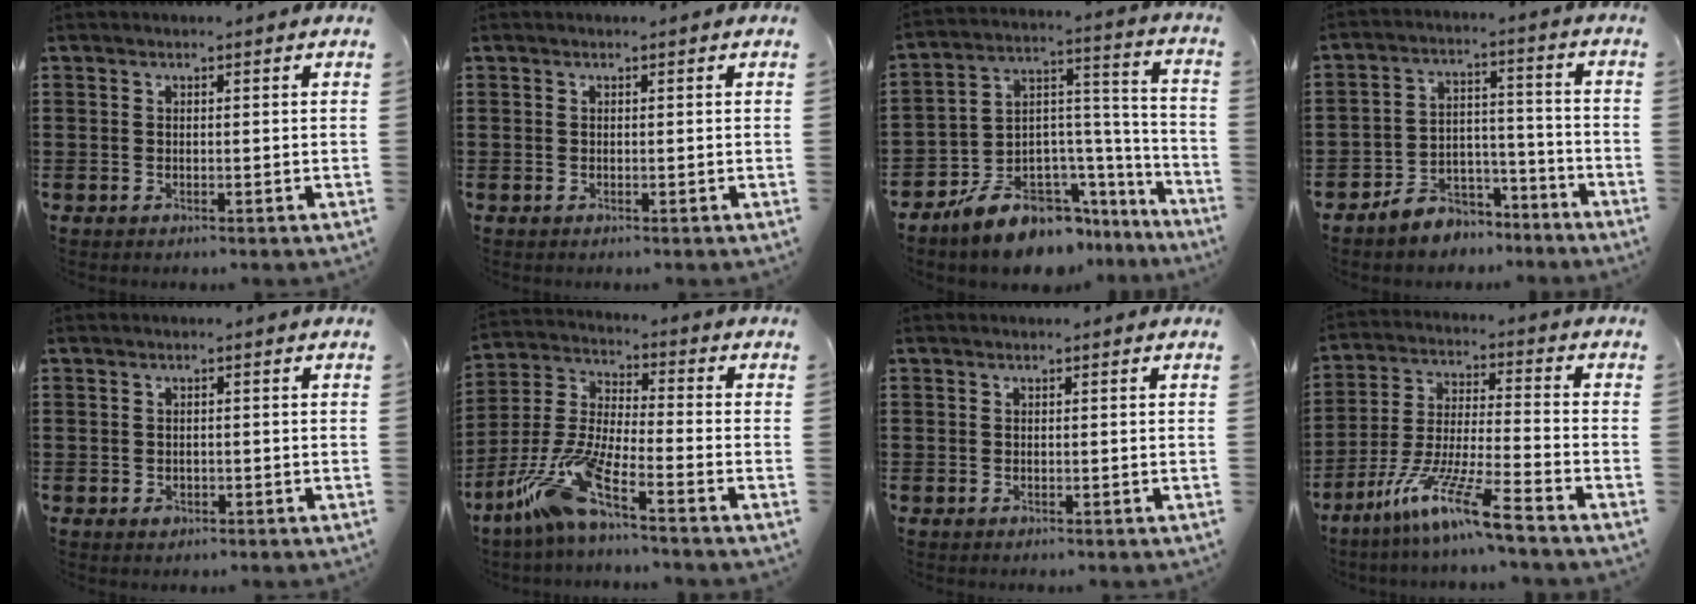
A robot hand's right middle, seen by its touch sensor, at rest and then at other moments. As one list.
[{"total": 0.0}, {"total": 10.1, "force": [-8.1, 5.2, 3.0], "torque": [-0.072, 0.021, -0.150]}, {"total": 5.5, "force": [-5.0, 2.3, -0.1], "torque": [-0.003, 0.017, -0.101]}, {"total": 0.9, "force": [-0.4, 0.7, 0.5], "torque": [-0.011, 0.000, -0.009]}, {"total": 11.3, "force": [-7.8, 1.3, 8.1], "torque": [-0.200, -0.018, -0.163]}, {"total": 0.0}, {"total": 11.2, "force": [-8.5, -0.1, 7.3], "torque": [-0.149, -0.006, -0.168]}]